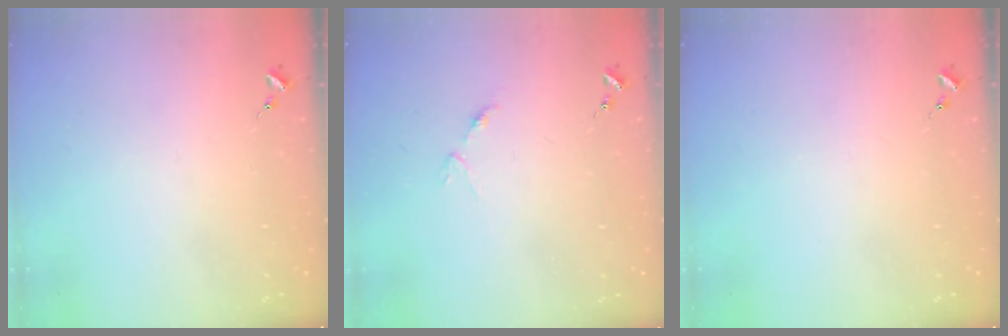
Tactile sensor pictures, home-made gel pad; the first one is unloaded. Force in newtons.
{"total": 3.7, "press": 3.7, "slide": 0.3}
{"total": 0.0}